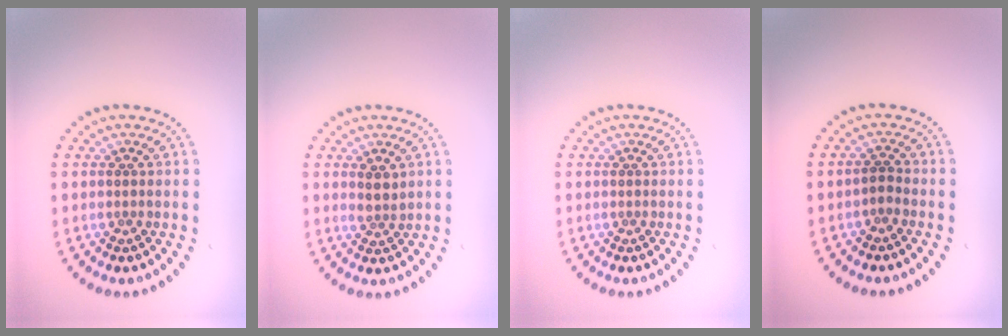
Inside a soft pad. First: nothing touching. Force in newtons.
{"total": 1.6, "press": 1.3, "slide": 0.9}
{"total": 0.0}
{"total": 1.0, "press": 0.8, "slide": 0.5}